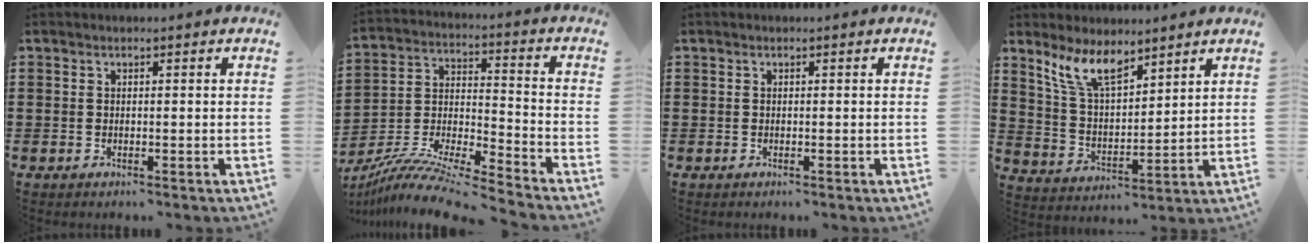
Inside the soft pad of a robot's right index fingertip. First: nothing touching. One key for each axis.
{"total": 9.9, "fx": -9.0, "fy": 0.1, "fz": 4.0, "tx": -0.080, "ty": 0.000, "tz": -0.184}
{"total": 0.0}
{"total": 8.4, "fx": 6.4, "fy": 2.7, "fz": 4.8, "tx": -0.113, "ty": -0.015, "tz": 0.119}